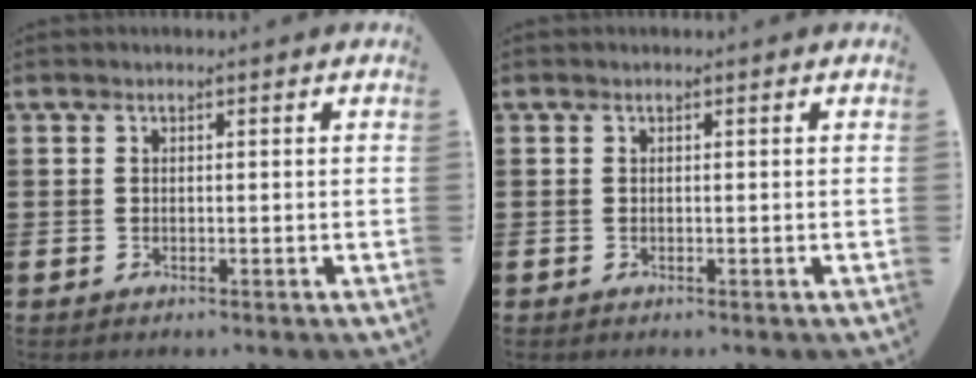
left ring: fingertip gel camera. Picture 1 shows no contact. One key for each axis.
{"total": 0.0}